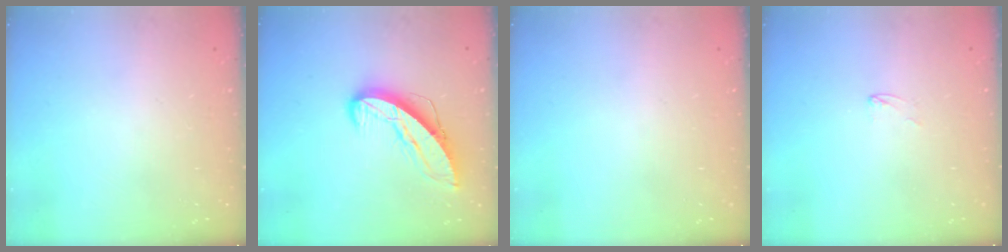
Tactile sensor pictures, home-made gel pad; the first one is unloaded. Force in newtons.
{"total": 10.0, "press": 9.9, "slide": 1.0}
{"total": 0.0}
{"total": 1.7, "press": 1.6, "slide": 0.1}